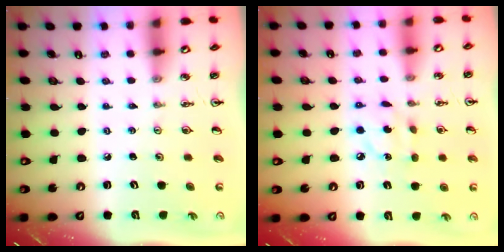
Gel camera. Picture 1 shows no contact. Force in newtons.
{"total": 5.9, "press": 5.9, "slide": 0.2}